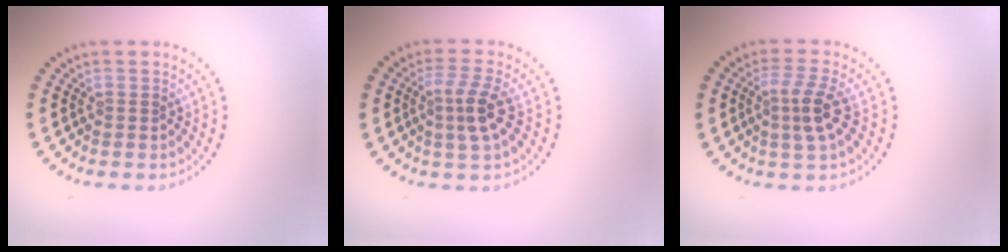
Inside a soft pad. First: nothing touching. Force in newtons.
{"total": 2.9, "press": 2.5, "slide": 1.4}
{"total": 2.9, "press": 2.5, "slide": 1.4}